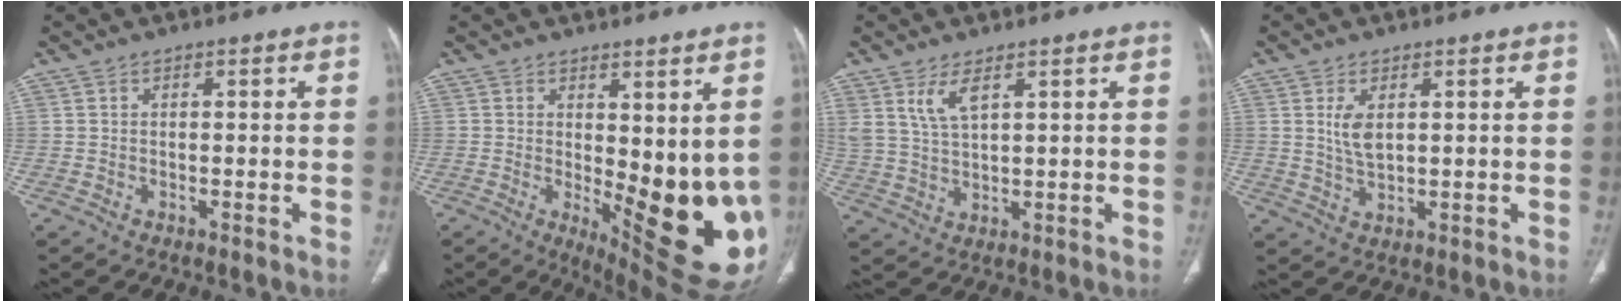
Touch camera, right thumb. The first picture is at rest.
{"total": 15.3, "force": [-0.2, 5.6, 14.2], "torque": [-0.173, -0.039, 0.018]}
{"total": 5.3, "force": [3.0, 1.9, 4.0], "torque": [-0.083, -0.017, 0.070]}
{"total": 4.3, "force": [1.3, 2.0, 3.6], "torque": [-0.070, -0.010, 0.034]}